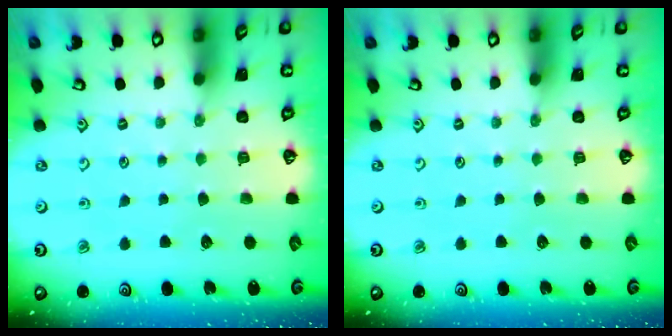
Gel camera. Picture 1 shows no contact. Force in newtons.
{"total": 0.0}